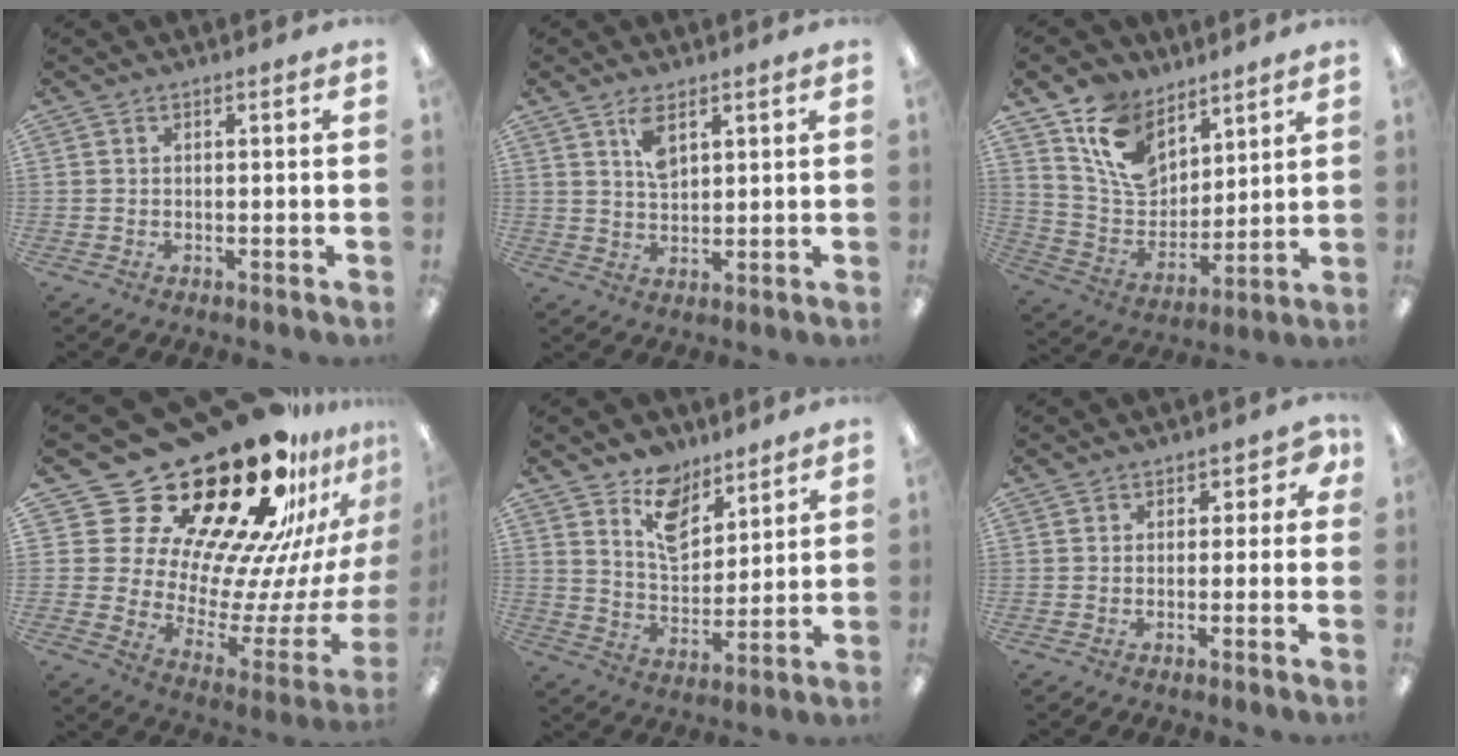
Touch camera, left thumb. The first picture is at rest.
{"total": 5.6, "force": [3.3, 2.5, 3.7], "torque": [-0.065, -0.004, 0.057]}
{"total": 14.8, "force": [9.1, 9.4, 6.7], "torque": [-0.132, -0.040, 0.179]}
{"total": 35.0, "force": [25.0, 15.7, 18.8], "torque": [-0.262, -0.232, 0.473]}
{"total": 10.3, "force": [7.4, 5.9, 4.0], "torque": [-0.058, -0.040, 0.135]}
{"total": 3.2, "force": [0.6, 2.6, 1.8], "torque": [-0.021, 0.005, 0.005]}